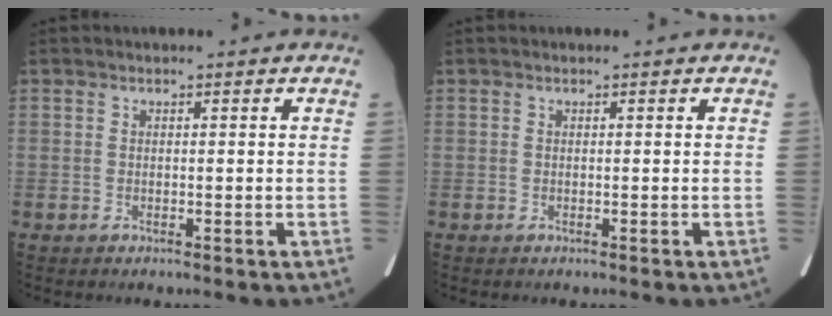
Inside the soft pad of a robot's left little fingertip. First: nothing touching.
{"total": 0.0}